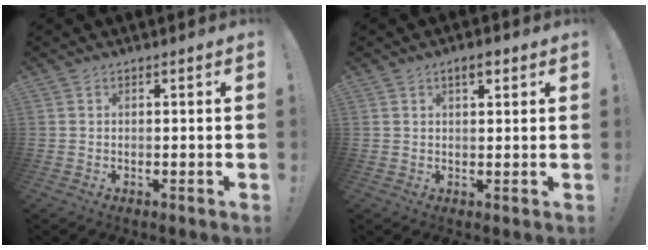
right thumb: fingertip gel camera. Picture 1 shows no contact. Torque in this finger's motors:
{"motor_torque": [-0.02, 1.08, 0.67, 0.12, 0.05]}